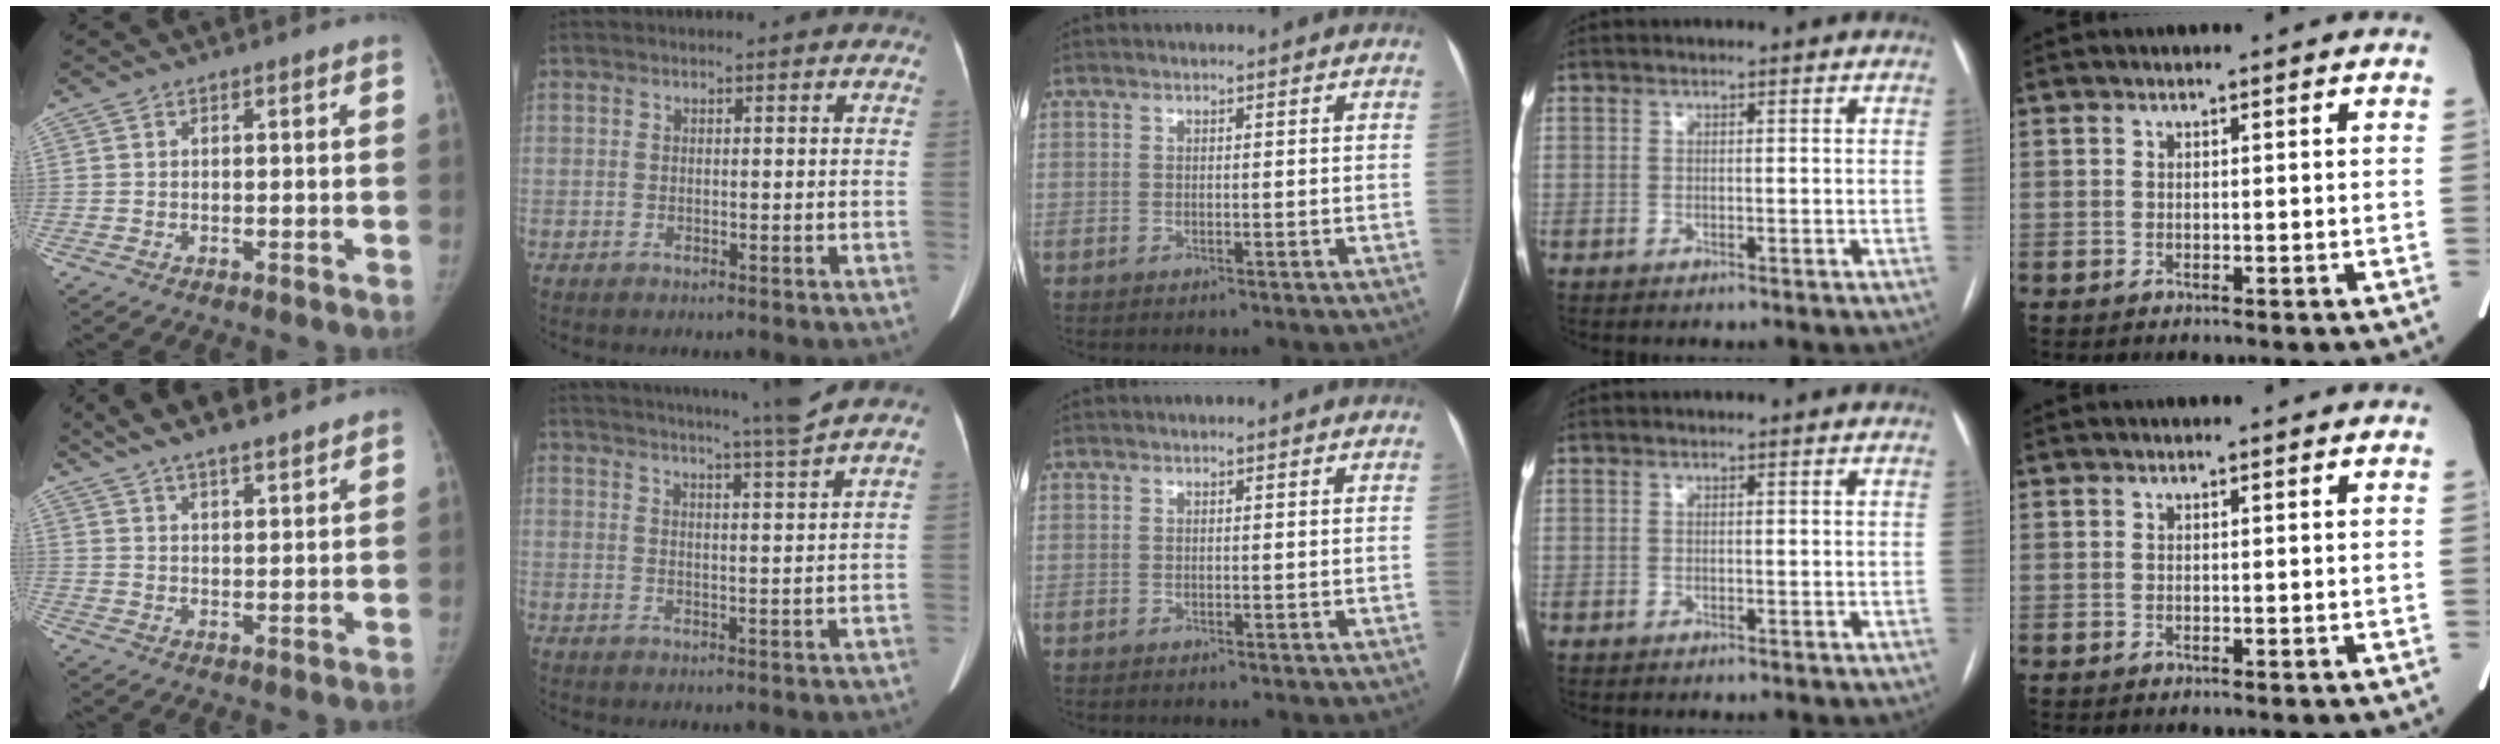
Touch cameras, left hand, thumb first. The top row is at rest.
{"thumb": {"total": 14.3, "force": [11.5, 3.4, 7.8], "torque": [-0.113, -0.012, 0.183]}, "index": {"total": 9.2, "force": [8.1, -2.7, 3.4], "torque": [-0.053, -0.028, 0.113]}}